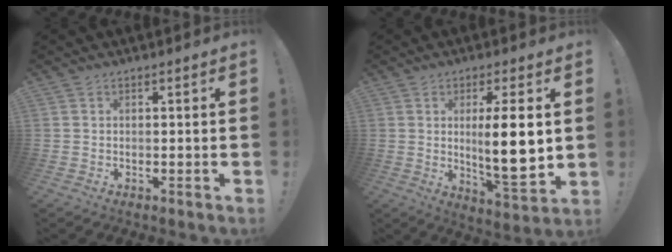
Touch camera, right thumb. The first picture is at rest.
{"total": 13.0, "force": [1.7, 2.5, 12.7], "torque": [-0.205, -0.023, 0.015]}